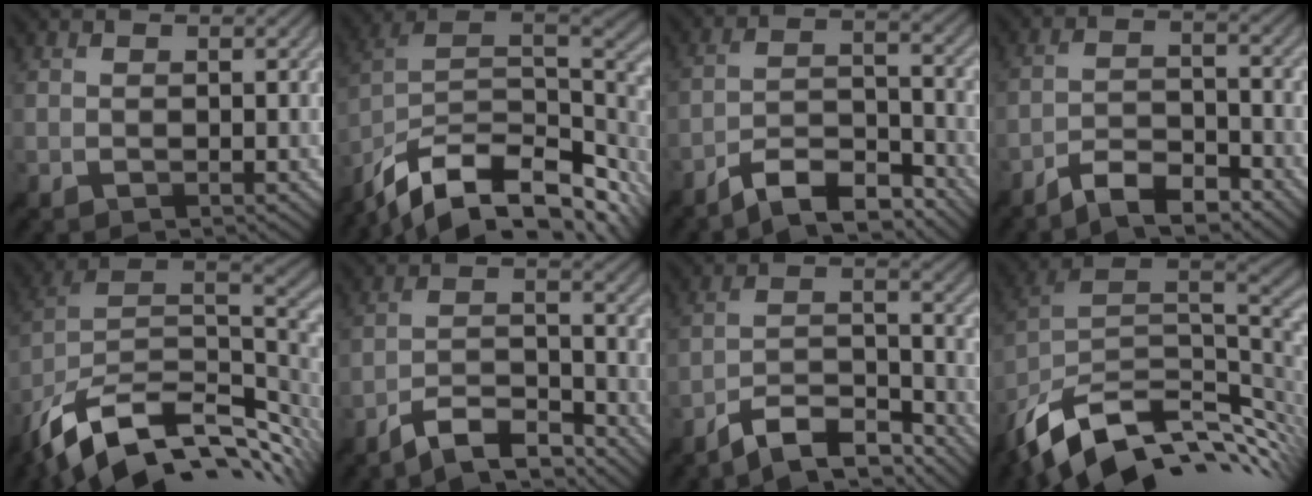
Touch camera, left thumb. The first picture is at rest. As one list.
[{"total": 16.5, "force": [-9.7, 7.8, 10.9], "torque": [-0.248, -0.023, -0.157]}, {"total": 8.7, "force": [-7.1, 2.1, 4.6], "torque": [-0.078, 0.009, -0.136]}, {"total": 6.8, "force": [-5.4, 1.8, 3.6], "torque": [-0.065, 0.006, -0.107]}, {"total": 15.5, "force": [-6.8, 8.0, 11.4], "torque": [-0.251, -0.022, -0.117]}, {"total": 7.8, "force": [-6.5, 1.7, 4.0], "torque": [-0.071, 0.009, -0.125]}, {"total": 9.3, "force": [-7.8, 2.0, 4.6], "torque": [-0.081, 0.010, -0.146]}, {"total": 14.1, "force": [-5.8, 7.5, 10.4], "torque": [-0.233, -0.024, -0.095]}]